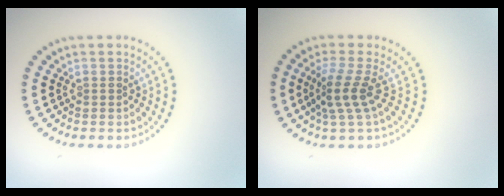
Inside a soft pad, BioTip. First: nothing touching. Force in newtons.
{"total": 2.9, "press": 2.0, "slide": 2.2}